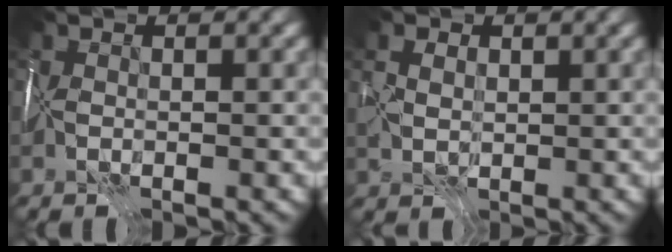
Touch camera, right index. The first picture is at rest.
{"total": 2.3, "force": [1.0, 1.8, 1.0], "torque": [-0.018, 0.019, 0.016]}